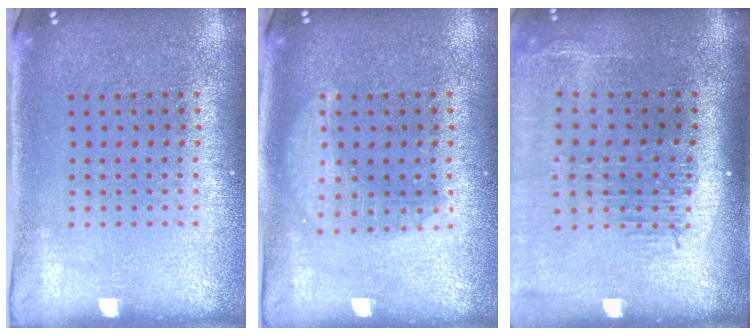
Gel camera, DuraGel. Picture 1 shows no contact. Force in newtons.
{"total": 2.4, "press": 2.4, "slide": 0.3}
{"total": 2.5, "press": 2.0, "slide": 1.5}